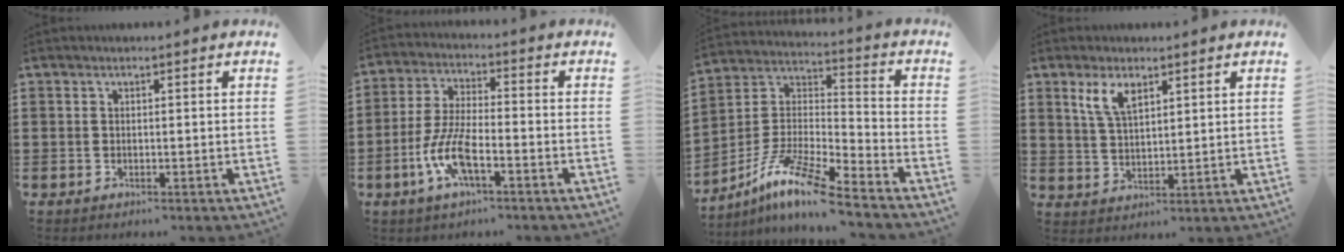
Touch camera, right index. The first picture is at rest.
{"total": 8.0, "force": [-3.4, 2.5, 6.8], "torque": [-0.158, -0.012, -0.068]}
{"total": 10.7, "force": [-8.6, 0.6, 6.3], "torque": [-0.137, -0.004, -0.178]}
{"total": 4.8, "force": [2.7, 2.1, 3.3], "torque": [-0.074, 0.007, 0.047]}